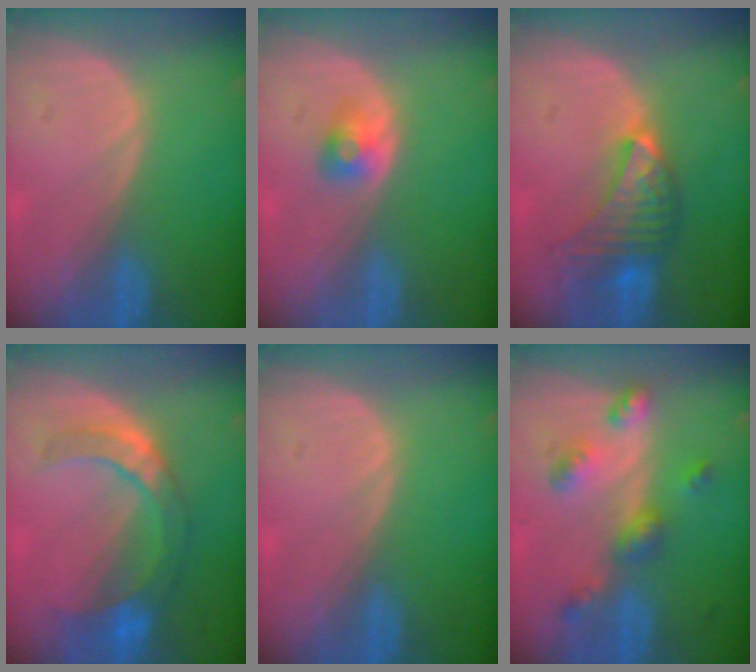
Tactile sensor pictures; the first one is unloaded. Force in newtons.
{"total": 2.5, "press": 2.3, "slide": 0.9}
{"total": 7.0, "press": 6.9, "slide": 1.1}
{"total": 8.0, "press": 7.5, "slide": 2.8}
{"total": 0.0}
{"total": 6.5, "press": 5.7, "slide": 3.1}